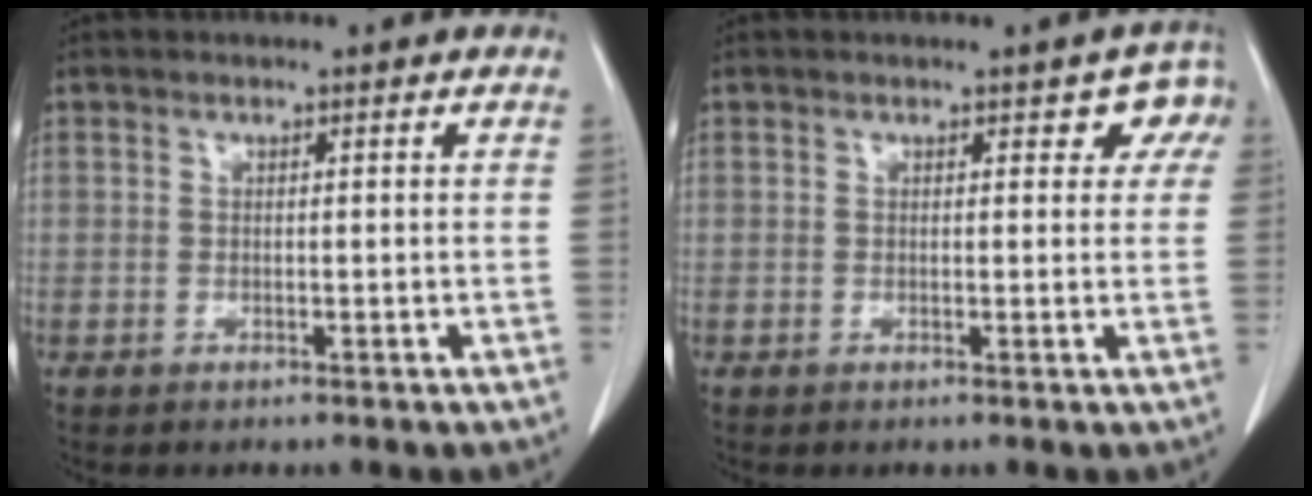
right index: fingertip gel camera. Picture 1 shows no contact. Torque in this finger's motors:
{"motor_torque": [0.21, 0.23, 0.02, 0.00]}